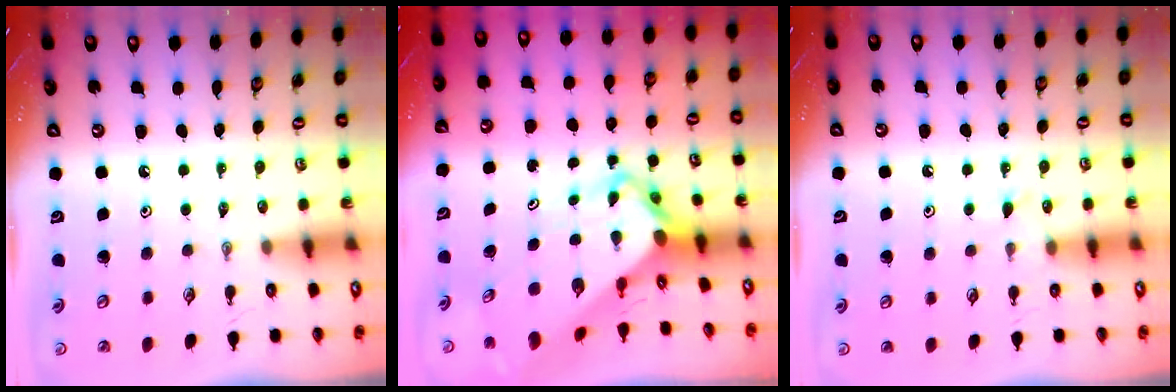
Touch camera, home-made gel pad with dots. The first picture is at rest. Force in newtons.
{"total": 5.6, "press": 5.6, "slide": 0.5}
{"total": 6.5, "press": 6.4, "slide": 0.7}